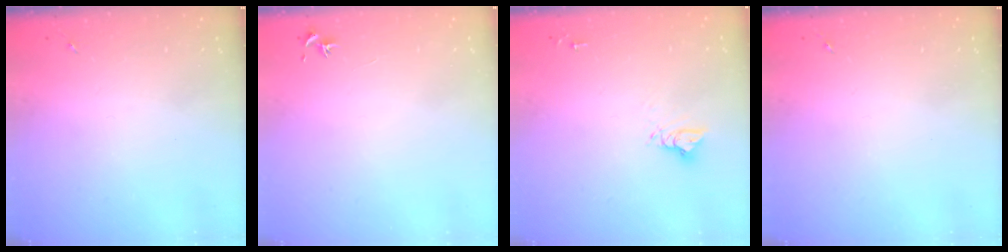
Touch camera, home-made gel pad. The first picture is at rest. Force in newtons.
{"total": 0.7, "press": 0.7, "slide": 0.3}
{"total": 6.2, "press": 6.2, "slide": 0.3}
{"total": 0.0}